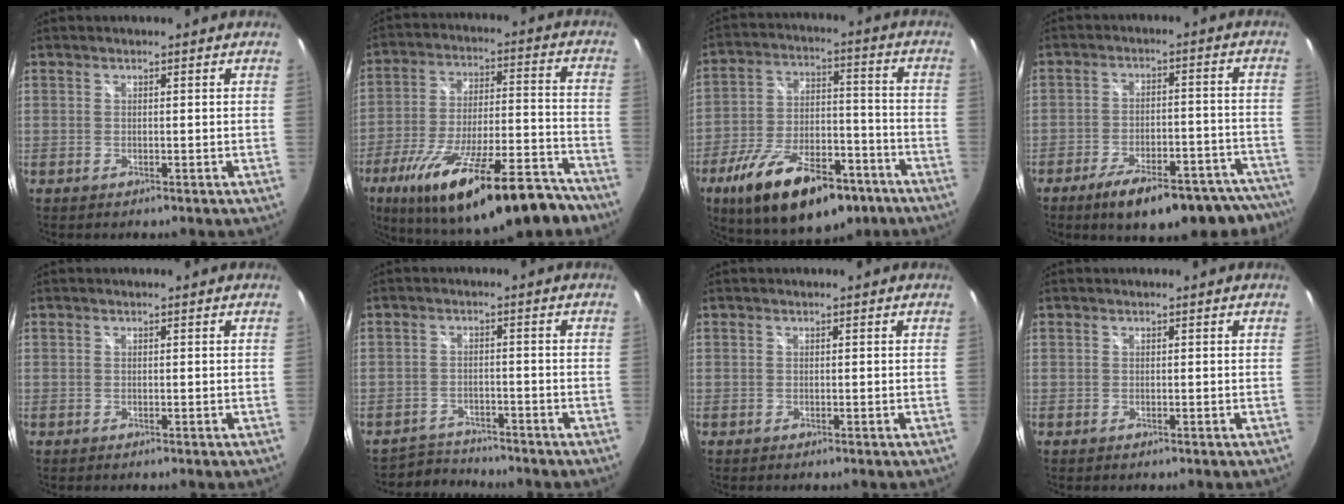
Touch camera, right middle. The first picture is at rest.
{"total": 27.7, "force": [-19.6, 7.6, 18.0], "torque": [-0.302, -0.041, -0.281]}
{"total": 21.8, "force": [-13.3, 9.7, 14.3], "torque": [-0.256, -0.014, -0.199]}
{"total": 20.3, "force": [-16.7, 5.8, 10.0], "torque": [-0.146, 0.003, -0.210]}
{"total": 0.0}
{"total": 4.6, "force": [-4.5, 1.0, -0.4], "torque": [-0.008, 0.006, -0.079]}
{"total": 0.0}
{"total": 0.0}